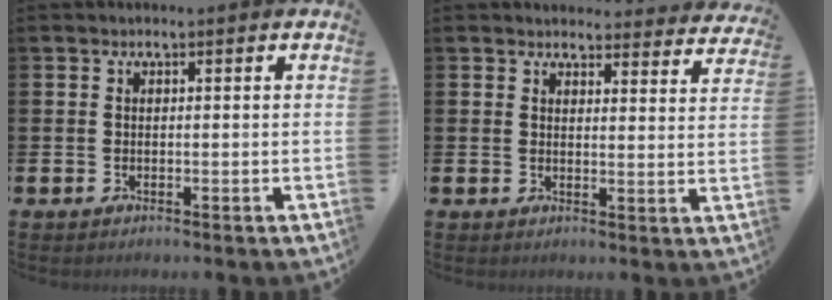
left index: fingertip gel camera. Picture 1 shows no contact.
{"total": 3.6, "force": [3.5, 0.9, -0.1], "torque": [0.004, -0.025, 0.060]}